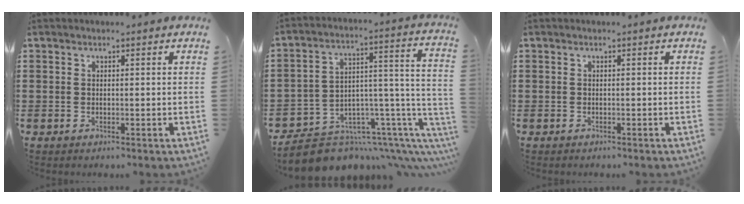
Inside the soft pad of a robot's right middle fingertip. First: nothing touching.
{"total": 9.0, "force": [-7.5, 3.4, 3.8], "torque": [-0.066, 0.000, -0.132]}
{"total": 0.0}